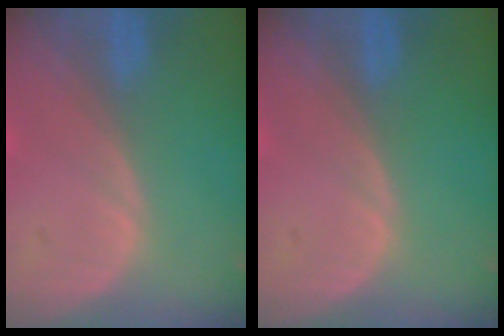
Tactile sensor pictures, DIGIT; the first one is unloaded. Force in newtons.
{"total": 0.0}